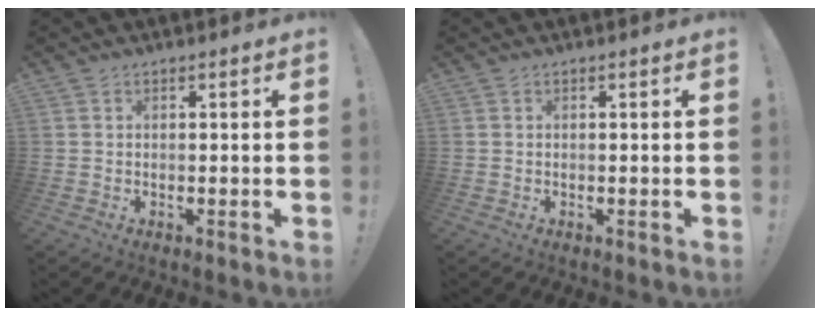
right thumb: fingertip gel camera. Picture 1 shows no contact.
{"total": 0.0}